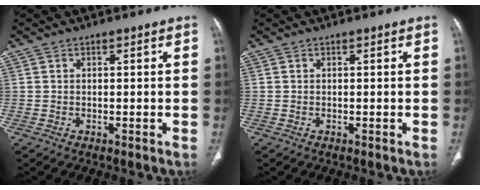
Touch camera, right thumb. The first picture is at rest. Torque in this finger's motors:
{"motor_torque": [0.00, 0.00, -0.01, 0.00, 0.01]}